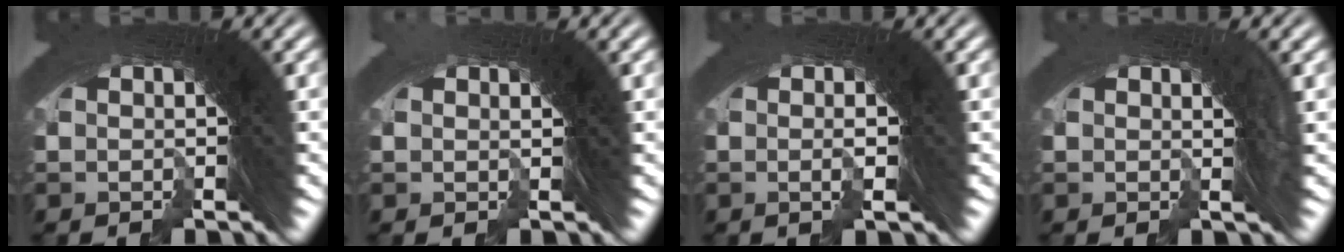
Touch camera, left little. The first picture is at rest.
{"total": 0.9, "force": [-0.9, 0.3, 0.1], "torque": [-0.014, -0.016, -0.009]}
{"total": 3.2, "force": [0.5, 1.7, 2.6], "torque": [-0.028, 0.015, -0.004]}
{"total": 1.0, "force": [0.2, 0.2, 0.9], "torque": [-0.017, 0.005, -0.001]}